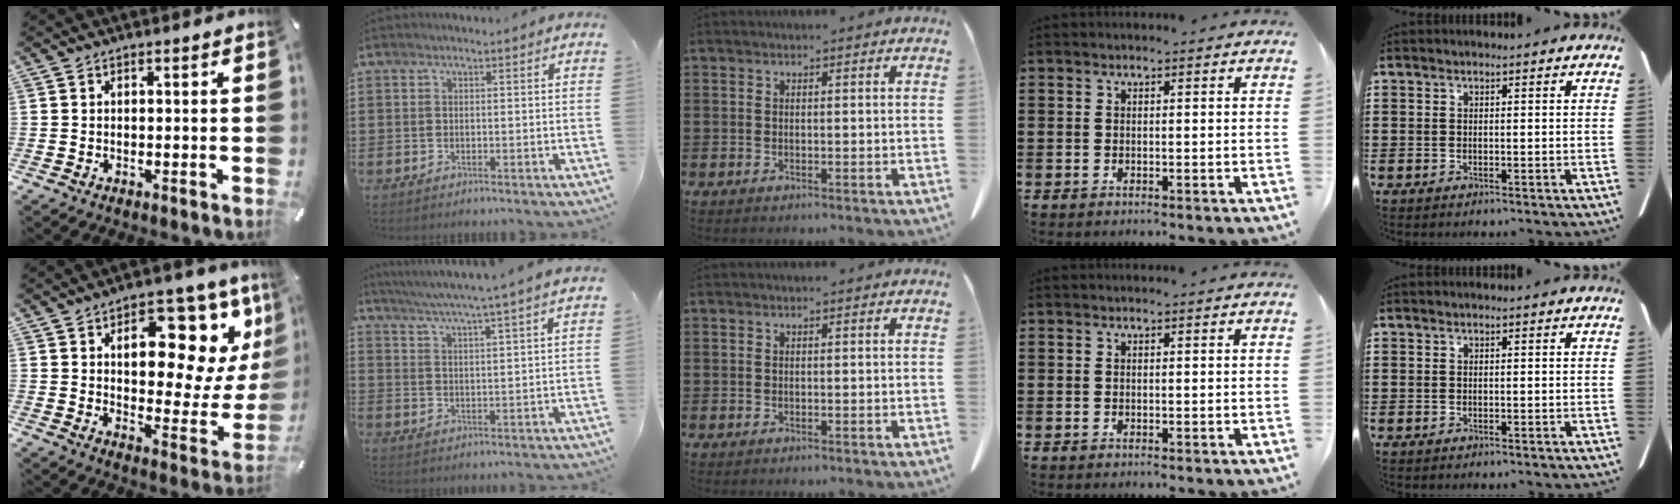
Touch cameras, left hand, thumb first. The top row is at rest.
{"thumb": {"total": 18.3, "force": [9.1, 9.7, 12.6], "torque": [-0.143, -0.073, 0.144]}, "index": {"total": 4.9, "force": [4.3, -1.3, 2.0], "torque": [-0.055, -0.034, 0.068]}}